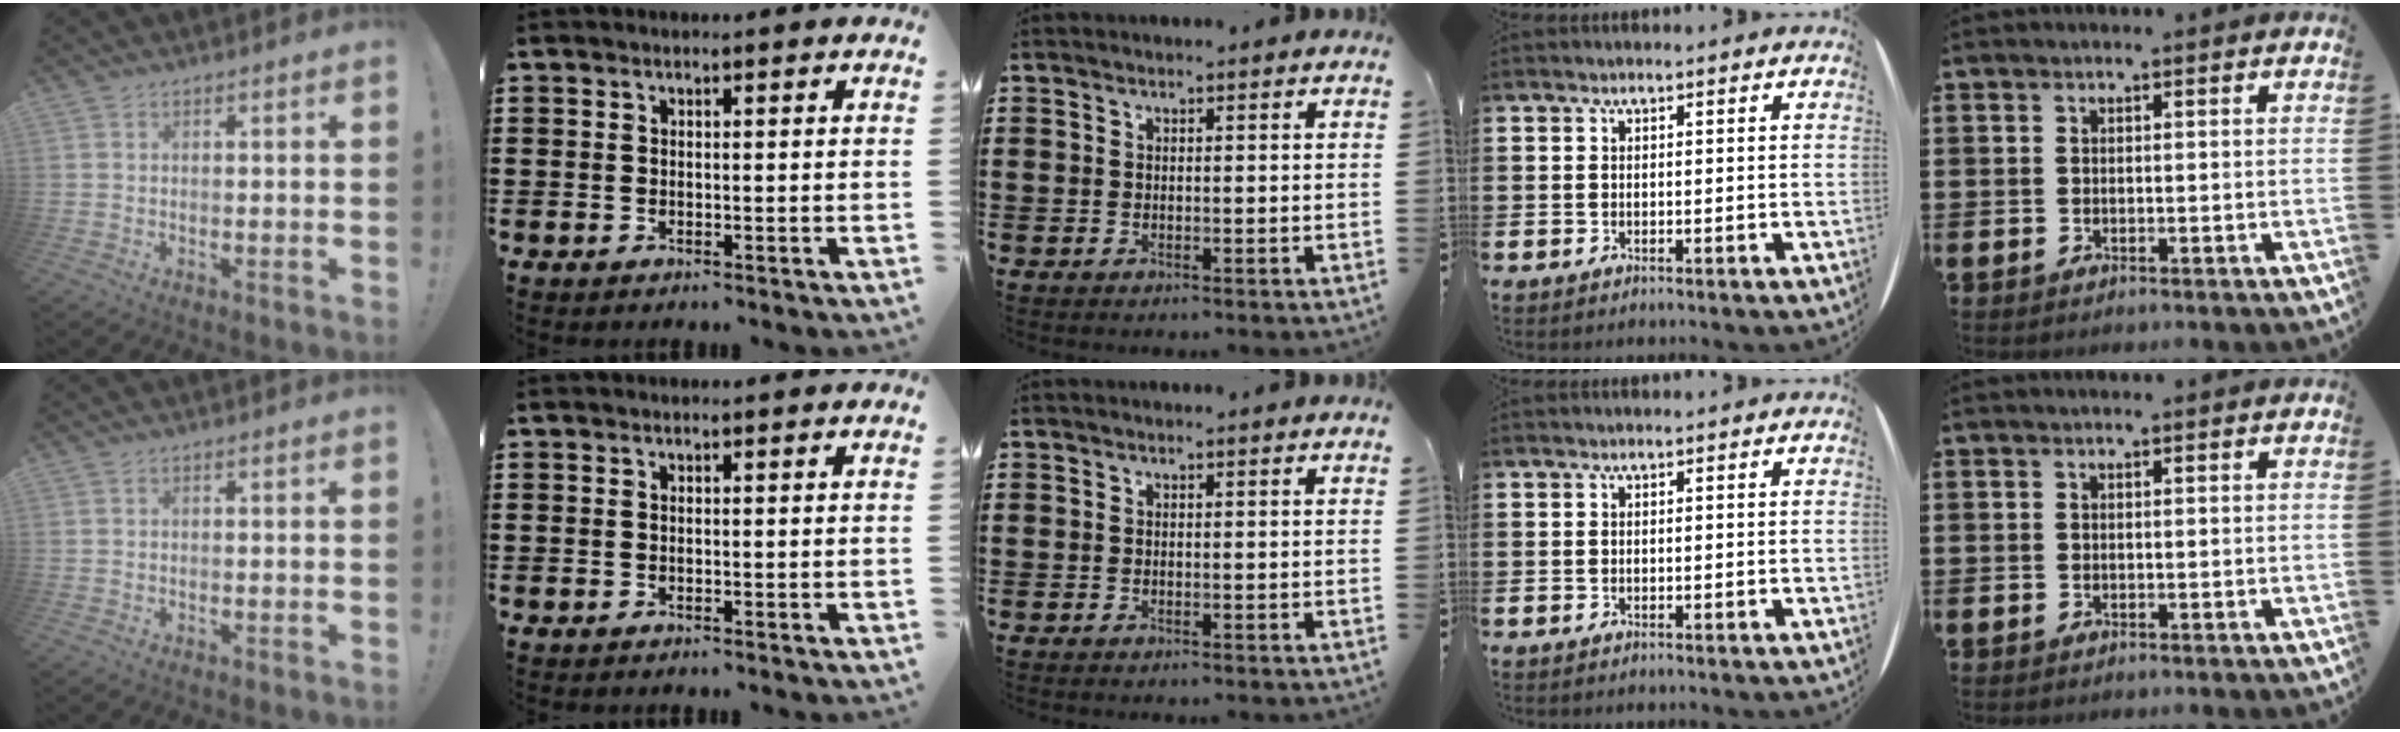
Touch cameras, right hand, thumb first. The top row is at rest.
{}